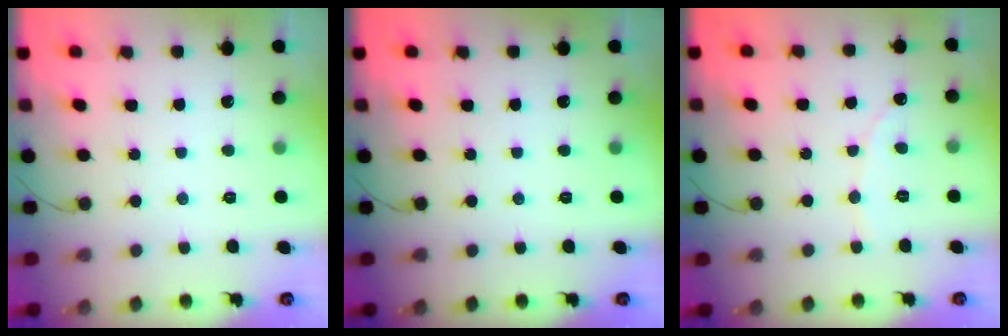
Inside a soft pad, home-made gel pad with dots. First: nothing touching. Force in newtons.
{"total": 0.0}
{"total": 1.7, "press": 1.6, "slide": 0.1}